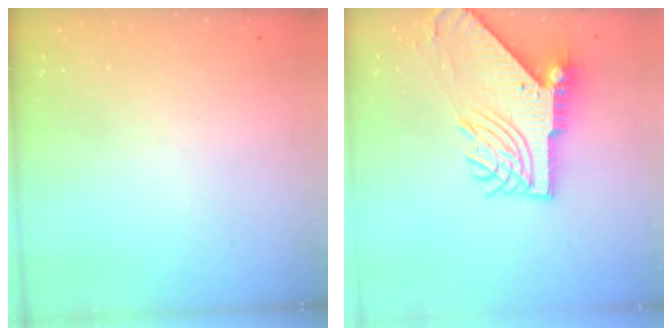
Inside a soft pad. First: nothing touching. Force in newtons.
{"total": 14.3, "press": 14.3, "slide": 1.5}